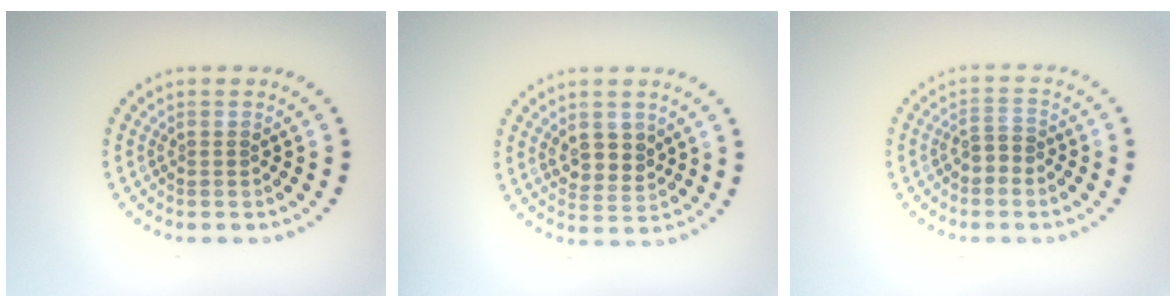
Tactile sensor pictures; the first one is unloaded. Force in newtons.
{"total": 2.9, "press": 2.7, "slide": 1.0}
{"total": 1.9, "press": 1.8, "slide": 0.6}